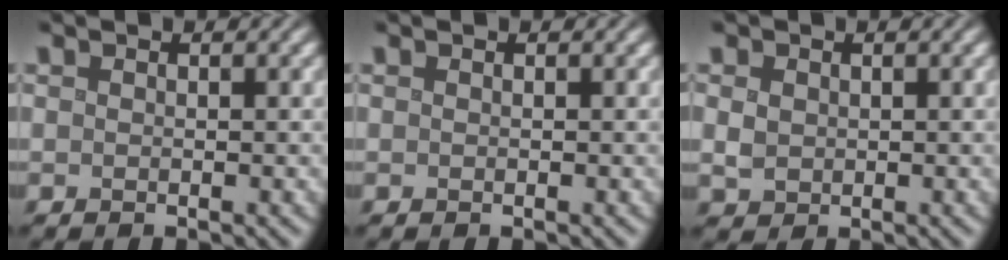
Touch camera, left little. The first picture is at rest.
{"total": 0.0}
{"total": 1.9, "force": [0.3, 1.7, 0.9], "torque": [-0.023, -0.001, 0.006]}